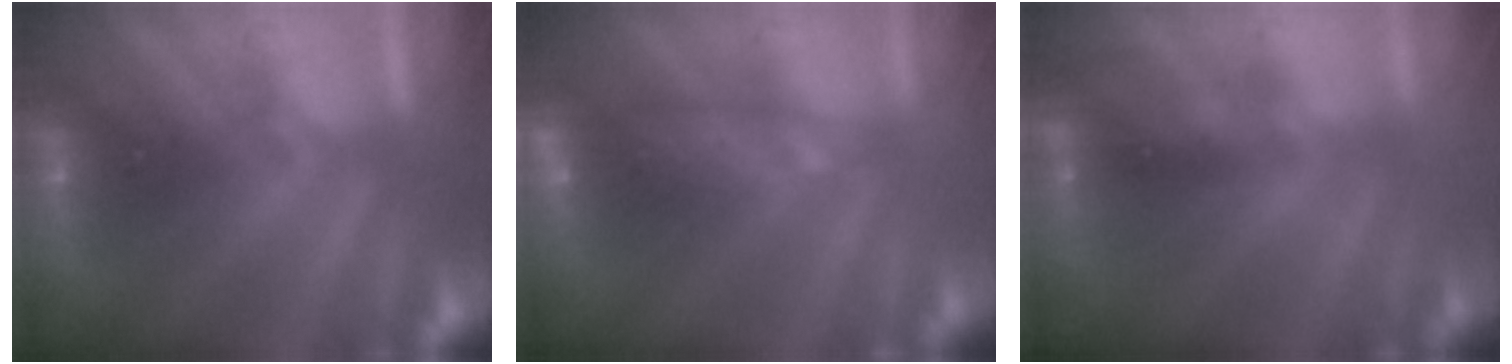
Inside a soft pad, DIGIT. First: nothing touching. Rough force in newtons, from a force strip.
{"total": 6.0}
{"total": 2.0}